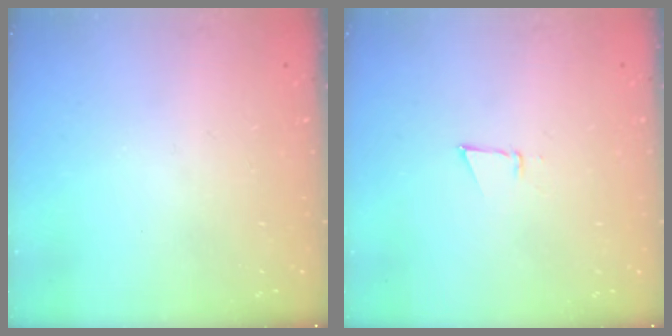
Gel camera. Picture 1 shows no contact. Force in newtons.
{"total": 3.1, "press": 3.1, "slide": 0.6}